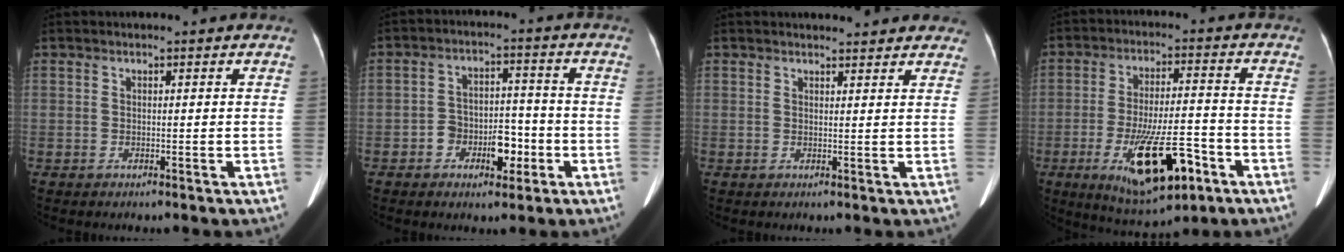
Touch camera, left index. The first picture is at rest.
{"total": 6.7, "force": [-2.9, 3.9, 4.7], "torque": [-0.074, 0.022, -0.043]}
{"total": 7.6, "force": [7.1, 2.0, 2.0], "torque": [-0.009, 0.005, 0.065]}
{"total": 14.0, "force": [-6.2, 3.9, 11.9], "torque": [-0.210, -0.015, -0.091]}